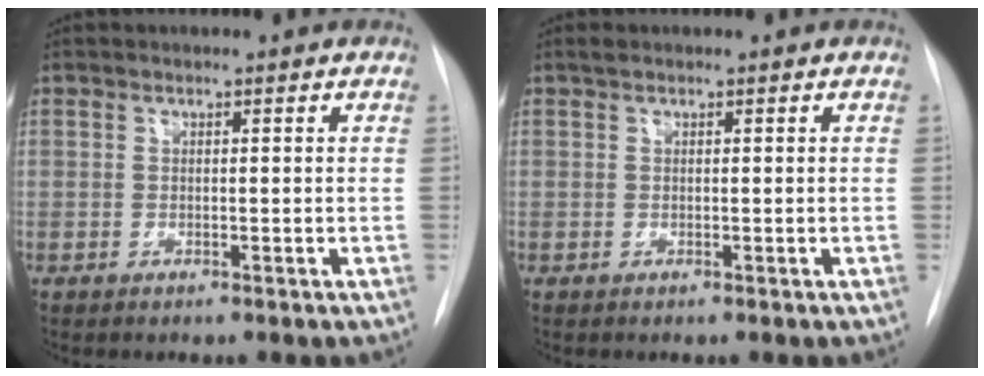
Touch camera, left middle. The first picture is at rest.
{"total": 0.6, "force": [0.5, 0.2, 0.3], "torque": [-0.010, 0.011, 0.010]}